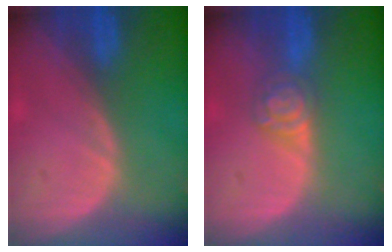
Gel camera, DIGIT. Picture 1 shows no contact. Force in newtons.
{"total": 4.3, "press": 3.9, "slide": 1.8}